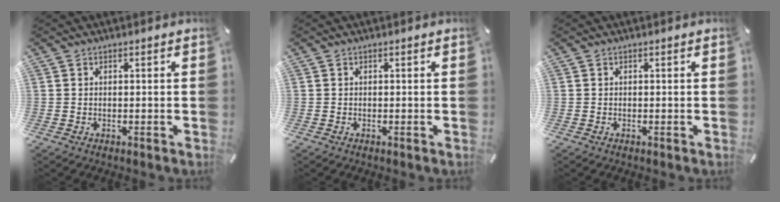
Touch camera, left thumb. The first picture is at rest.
{"total": 0.0}
{"total": 0.0}